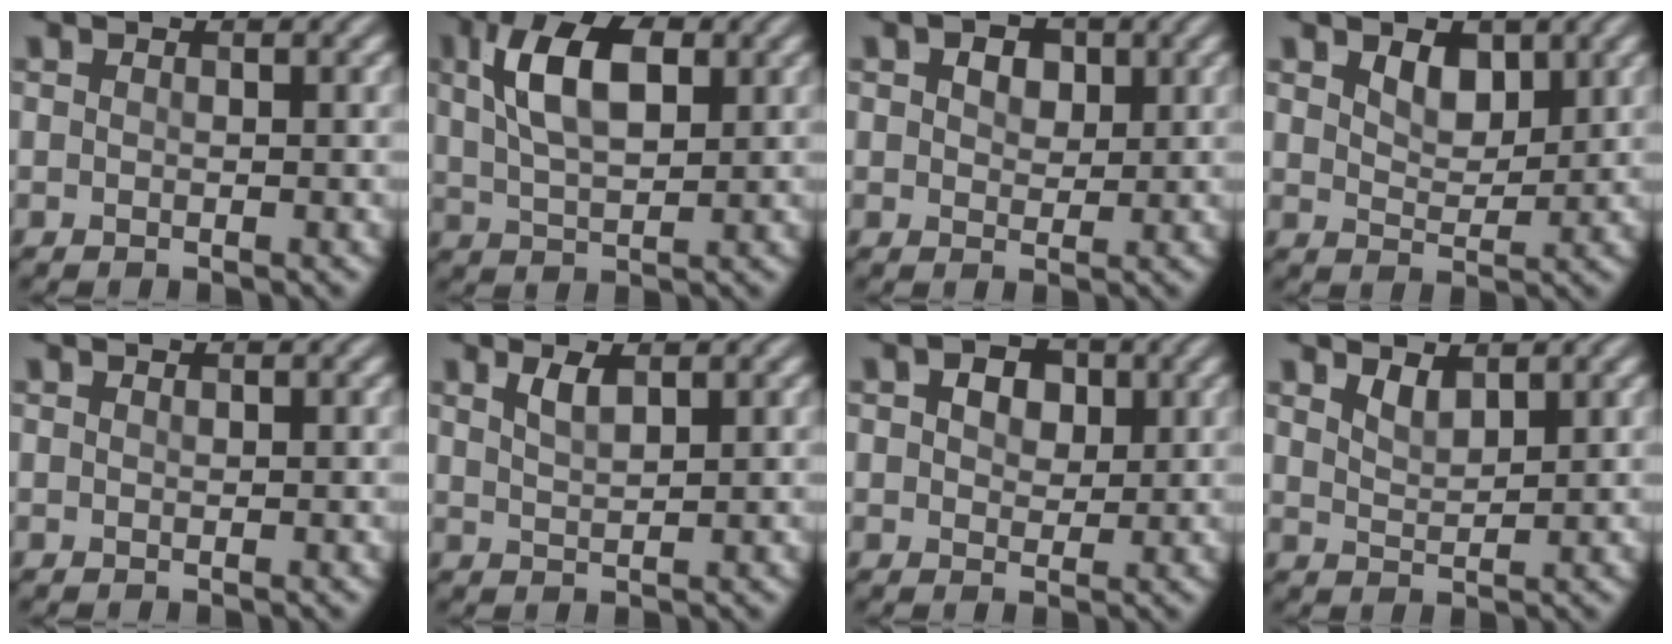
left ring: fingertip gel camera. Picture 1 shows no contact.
{"total": 6.9, "force": [2.2, 3.5, 5.5], "torque": [-0.107, 0.011, 0.036]}
{"total": 3.2, "force": [1.5, 2.1, 1.9], "torque": [-0.030, 0.004, 0.011]}
{"total": 2.7, "force": [1.5, 1.6, 1.6], "torque": [-0.035, -0.004, 0.025]}
{"total": 0.0}
{"total": 1.8, "force": [1.2, 0.5, 1.2], "torque": [-0.027, 0.000, 0.024]}
{"total": 3.3, "force": [1.3, 2.3, 2.0], "torque": [-0.032, 0.004, 0.010]}
{"total": 1.8, "force": [1.4, 0.6, 0.9], "torque": [-0.021, -0.004, 0.030]}